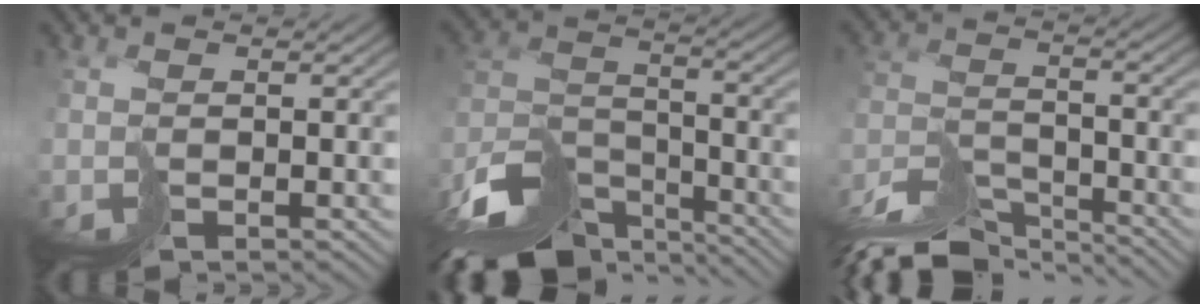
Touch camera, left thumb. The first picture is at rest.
{"total": 13.2, "force": [-11.1, 4.5, 5.6], "torque": [-0.130, -0.016, -0.182]}
{"total": 10.1, "force": [-9.4, 1.7, 3.2], "torque": [-0.066, -0.005, -0.169]}